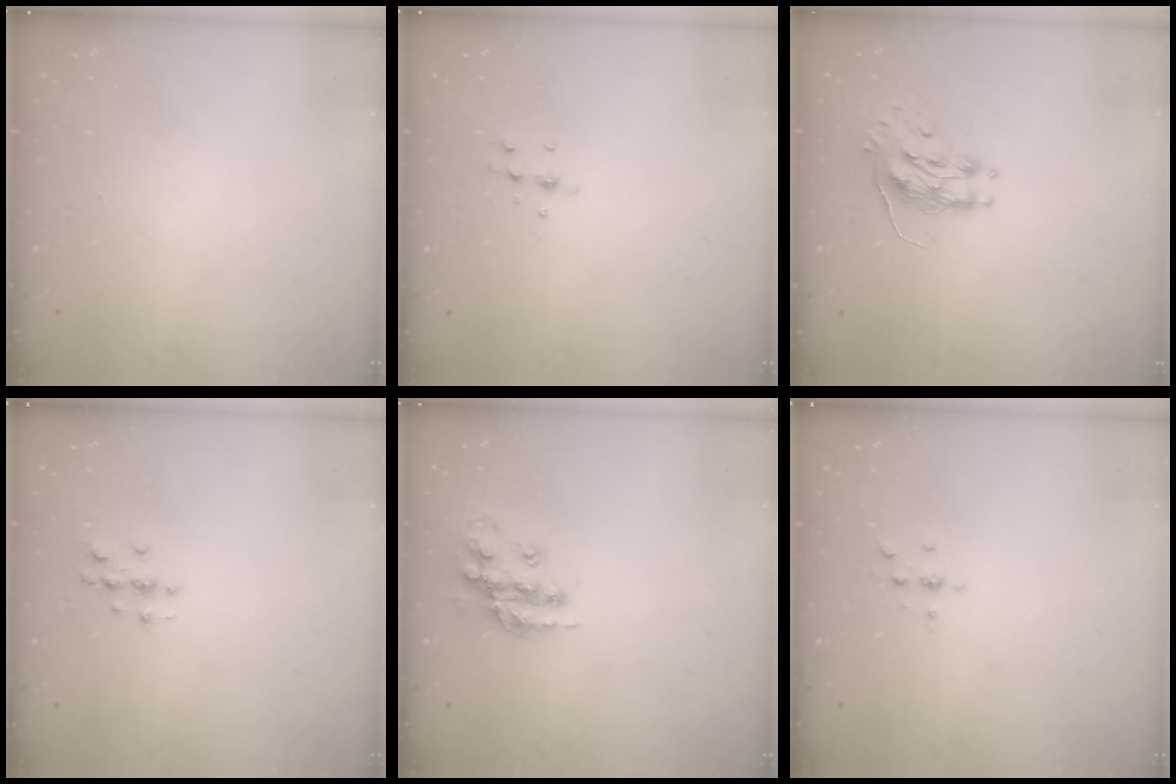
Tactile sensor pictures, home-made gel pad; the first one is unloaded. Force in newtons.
{"total": 5.8, "press": 5.7, "slide": 1.2}
{"total": 8.6, "press": 8.6, "slide": 0.3}
{"total": 3.0, "press": 3.0, "slide": 0.3}
{"total": 14.2, "press": 14.2, "slide": 0.9}
{"total": 2.4, "press": 2.4, "slide": 0.3}